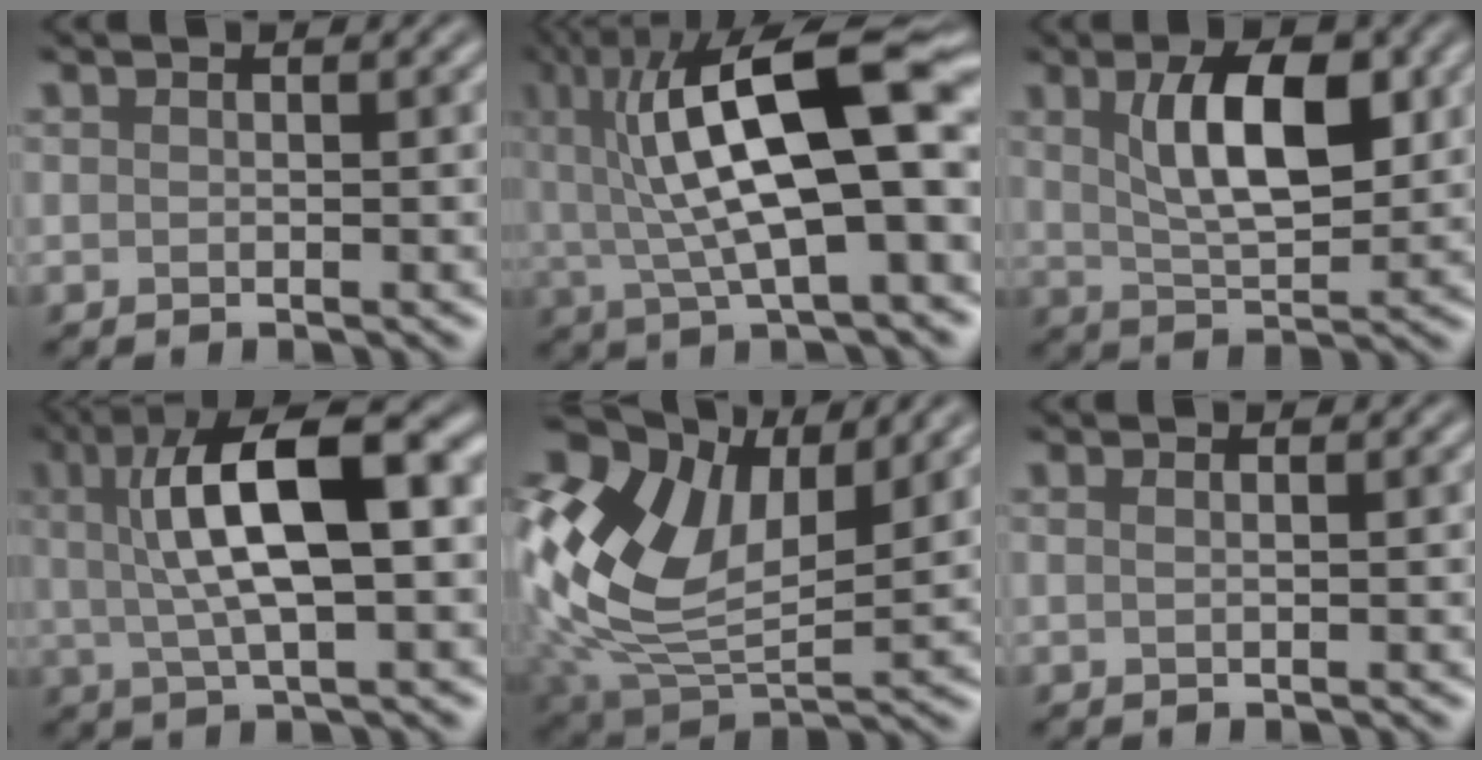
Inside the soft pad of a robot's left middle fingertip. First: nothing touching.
{"total": 11.3, "force": [0.7, 3.2, 10.8], "torque": [-0.197, -0.009, 0.043]}
{"total": 4.6, "force": [0.7, 0.9, 4.5], "torque": [-0.099, -0.022, 0.053]}
{"total": 8.9, "force": [0.9, 1.9, 8.6], "torque": [-0.168, -0.010, 0.051]}
{"total": 8.5, "force": [3.1, 5.1, 6.1], "torque": [-0.184, -0.016, 0.105]}
{"total": 0.0}